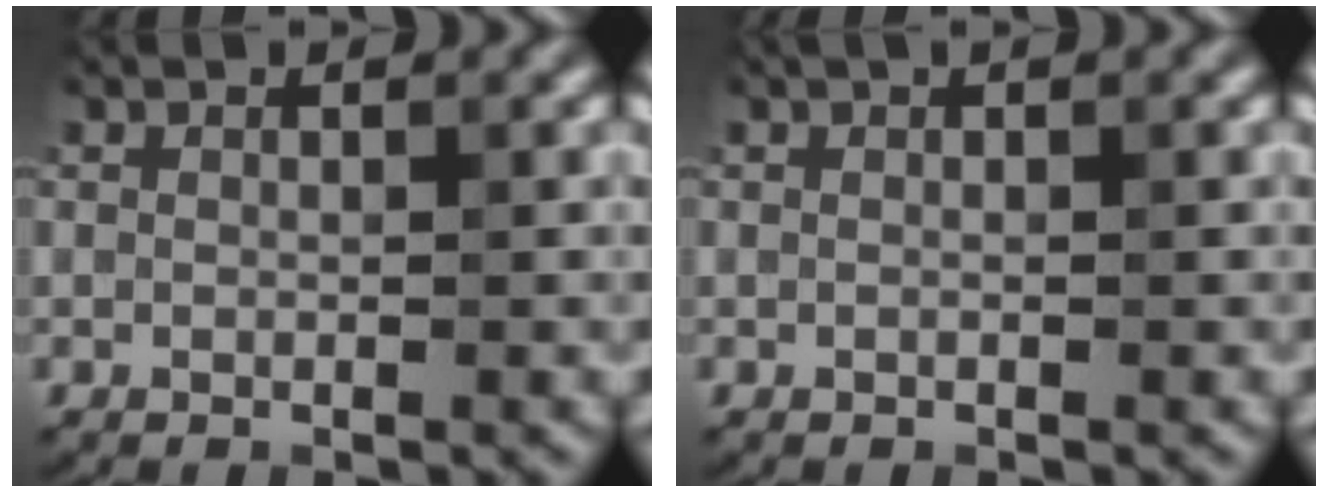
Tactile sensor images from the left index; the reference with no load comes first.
{"total": 0.7, "force": [0.2, 0.1, 0.6], "torque": [-0.012, 0.000, 0.000]}